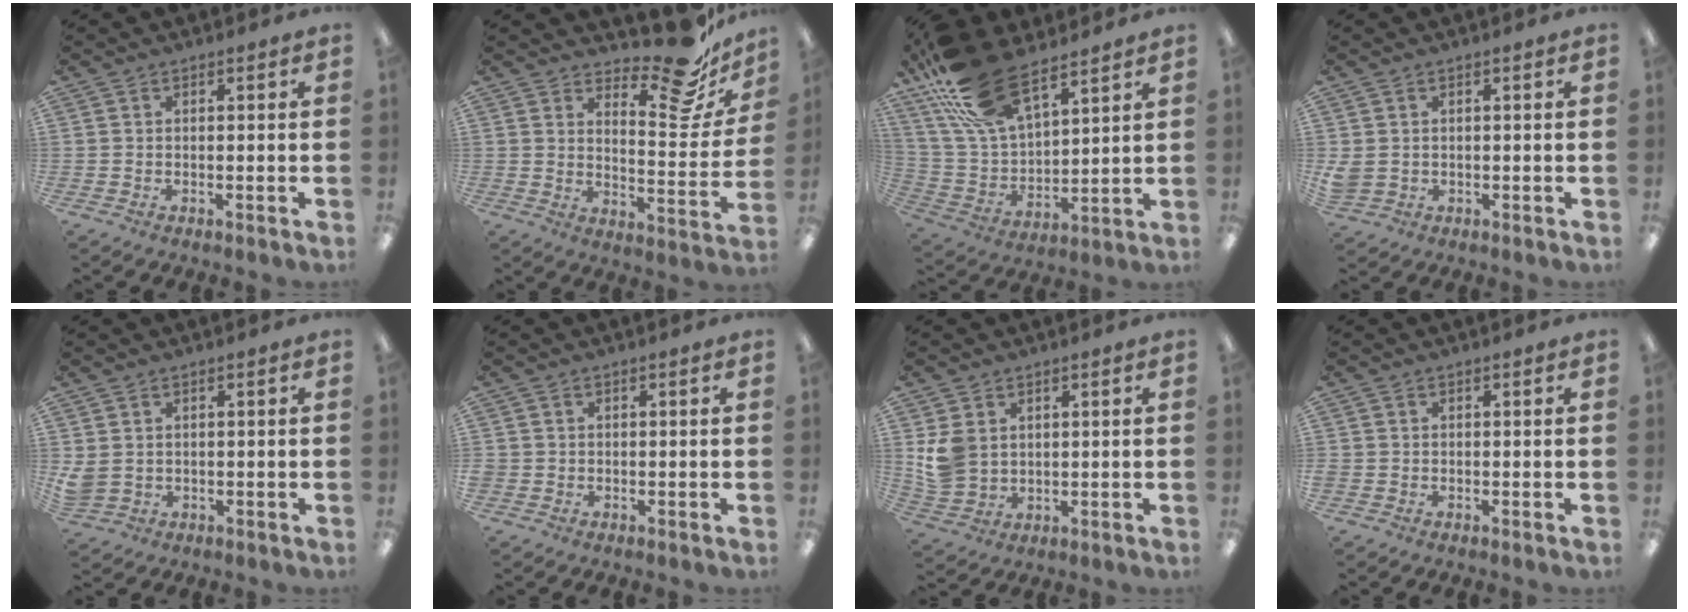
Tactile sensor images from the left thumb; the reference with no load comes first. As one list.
[{"total": 16.0, "force": [12.7, 5.0, 8.3], "torque": [-0.109, -0.096, 0.210]}, {"total": 21.0, "force": [14.5, 9.6, 11.8], "torque": [-0.260, -0.069, 0.269]}, {"total": 2.8, "force": [0.7, 2.4, 1.2], "torque": [-0.024, 0.004, 0.015]}, {"total": 3.2, "force": [1.1, 2.6, 1.4], "torque": [-0.021, 0.000, 0.022]}, {"total": 1.0, "force": [0.0, 1.0, 0.1], "torque": [-0.001, 0.003, -0.002]}, {"total": 6.9, "force": [2.5, 5.6, 3.2], "torque": [-0.060, -0.002, 0.050]}, {"total": 0.7, "force": [-0.1, 0.7, 0.2], "torque": [-0.002, 0.003, -0.002]}]